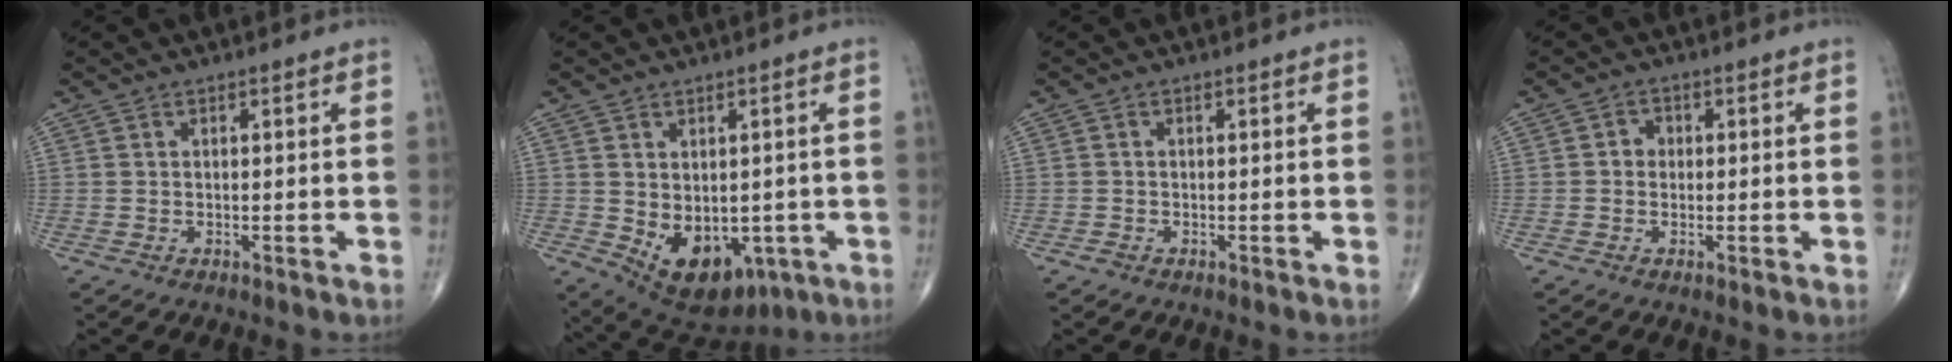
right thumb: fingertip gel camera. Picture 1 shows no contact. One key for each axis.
{"total": 12.1, "fx": -3.0, "fy": 8.0, "fz": 8.5, "tx": -0.101, "ty": -0.005, "tz": -0.019}
{"total": 0.8, "fx": -0.5, "fy": 0.6, "fz": 0.3, "tx": -0.006, "ty": 0.002, "tz": -0.011}
{"total": 2.3, "fx": 0.0, "fy": 2.1, "fz": 1.0, "tx": -0.002, "ty": 0.008, "tz": -0.005}